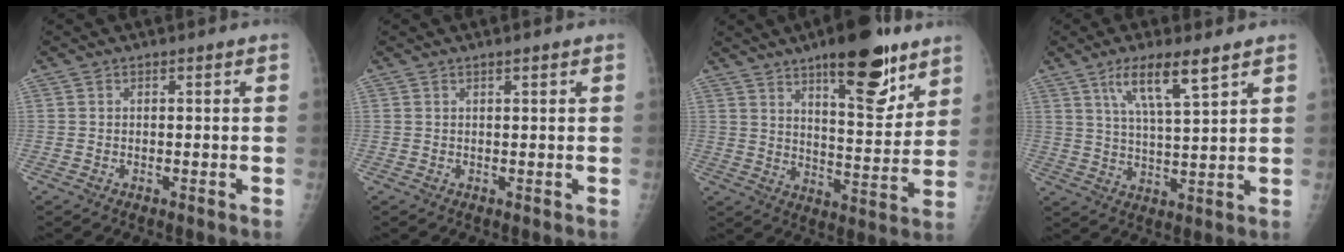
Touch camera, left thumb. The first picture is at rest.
{"total": 1.0, "force": [0.5, 0.1, 0.9], "torque": [-0.012, 0.001, 0.007]}
{"total": 17.0, "force": [10.5, 5.6, 12.1], "torque": [-0.137, -0.063, 0.160]}
{"total": 9.4, "force": [5.5, 1.7, 7.4], "torque": [-0.132, -0.026, 0.107]}